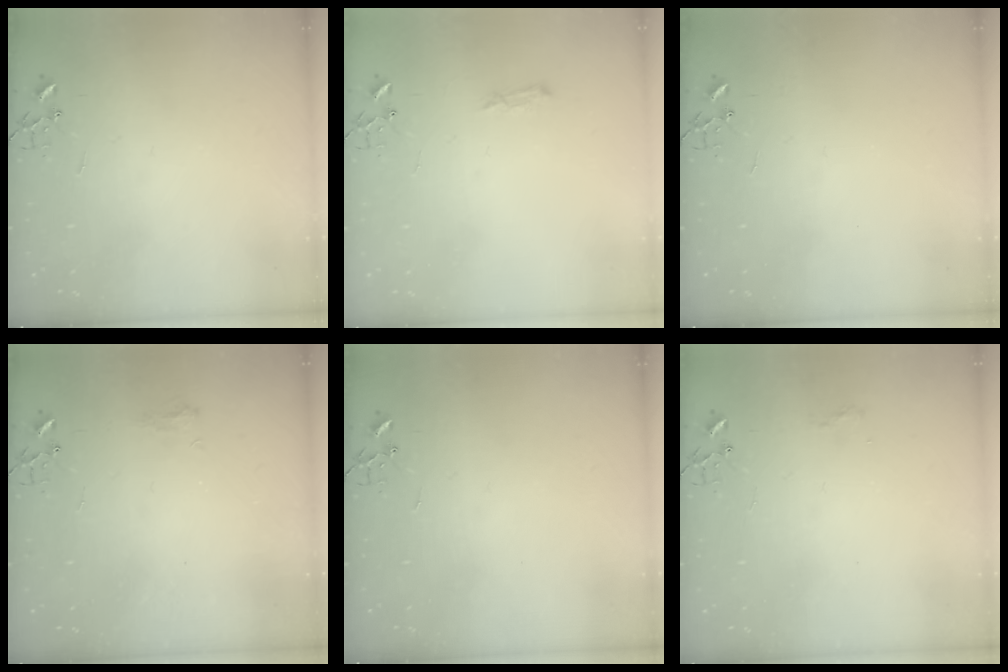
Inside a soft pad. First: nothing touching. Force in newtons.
{"total": 4.0, "press": 4.0, "slide": 0.6}
{"total": 0.0}
{"total": 7.5, "press": 7.4, "slide": 0.8}
{"total": 0.0}
{"total": 5.9, "press": 5.9, "slide": 0.8}